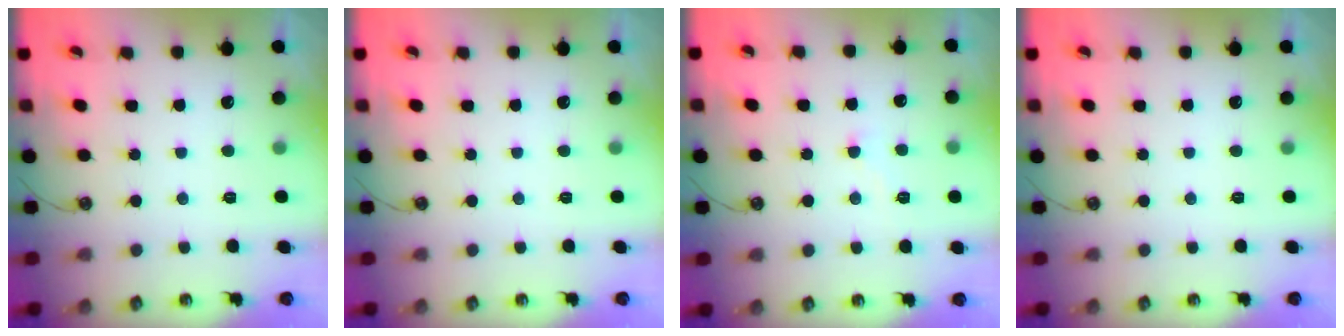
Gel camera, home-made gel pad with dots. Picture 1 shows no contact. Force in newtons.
{"total": 0.0}
{"total": 2.9, "press": 2.9, "slide": 0.5}
{"total": 0.0}